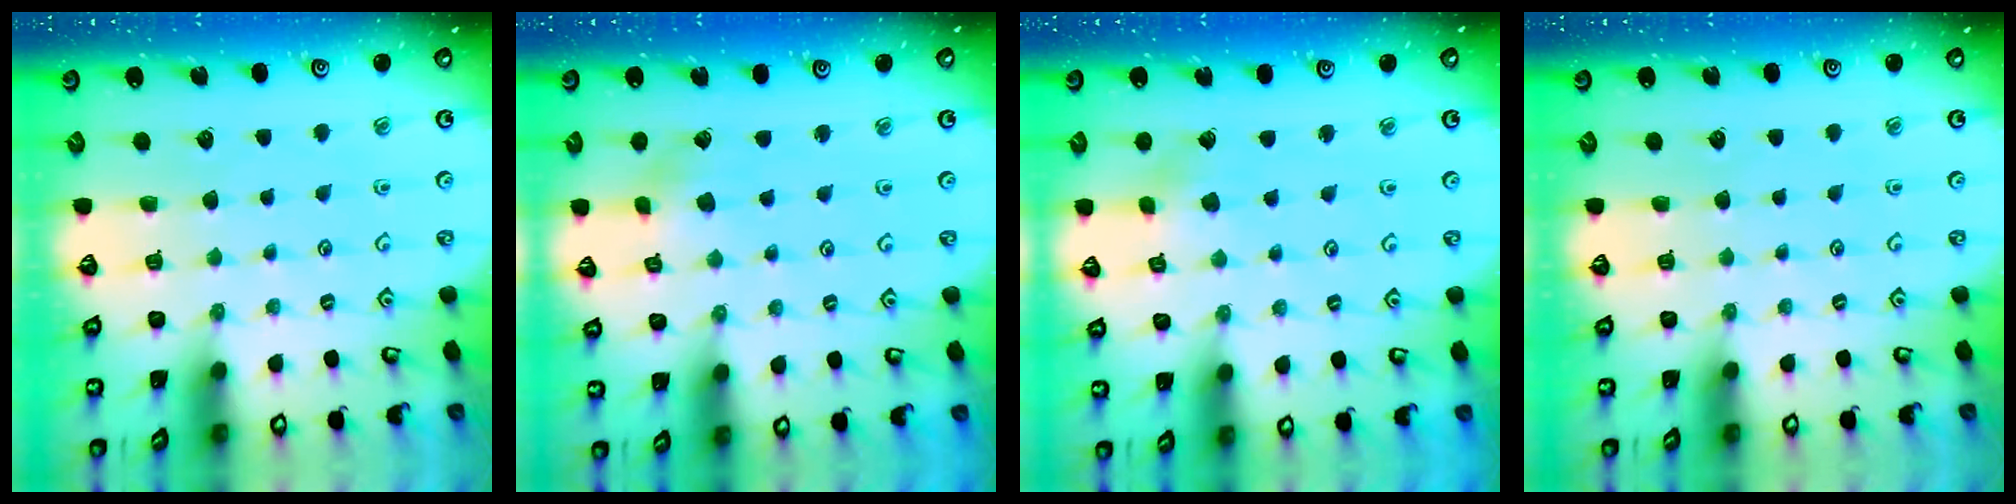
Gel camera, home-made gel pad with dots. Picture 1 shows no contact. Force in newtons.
{"total": 2.9, "press": 2.9, "slide": 0.1}
{"total": 2.6, "press": 2.5, "slide": 0.4}
{"total": 0.0}